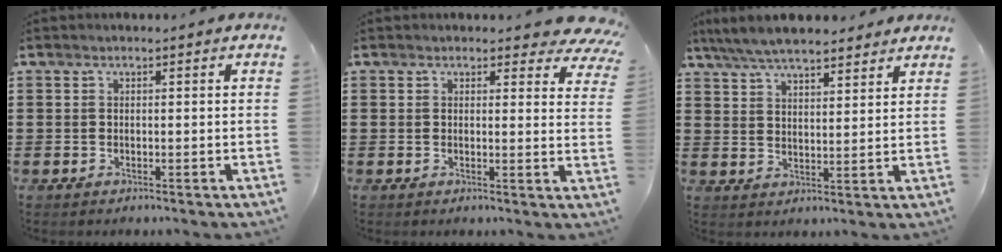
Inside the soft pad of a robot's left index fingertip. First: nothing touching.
{"total": 3.3, "force": [2.9, 1.0, 1.4], "torque": [-0.021, -0.011, 0.049]}
{"total": 6.6, "force": [6.0, 1.3, 2.4], "torque": [-0.065, -0.012, 0.113]}